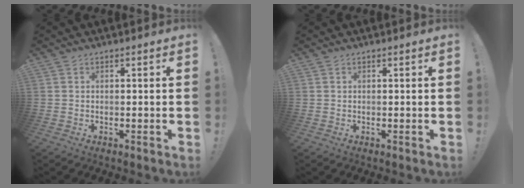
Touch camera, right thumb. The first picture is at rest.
{"total": 0.0}